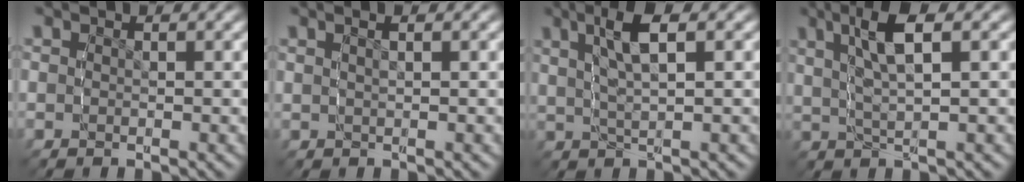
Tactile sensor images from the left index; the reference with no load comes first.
{"total": 1.5, "force": [0.8, 0.3, 1.2], "torque": [-0.010, 0.006, 0.015]}
{"total": 5.1, "force": [2.3, 1.2, 4.4], "torque": [-0.087, 0.010, 0.043]}
{"total": 5.9, "force": [2.5, 1.6, 5.1], "torque": [-0.100, 0.008, 0.046]}